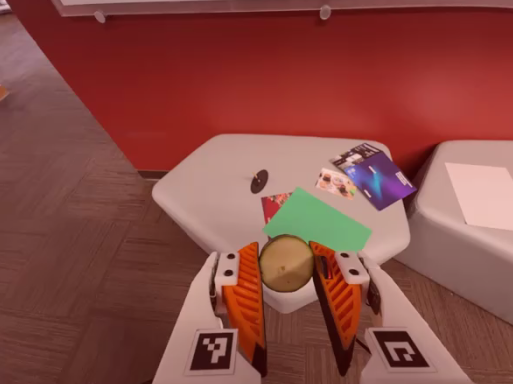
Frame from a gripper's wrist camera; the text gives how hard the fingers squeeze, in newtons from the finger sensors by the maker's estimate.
{"total": 7.8, "left": 7.6, "right": 8.0}